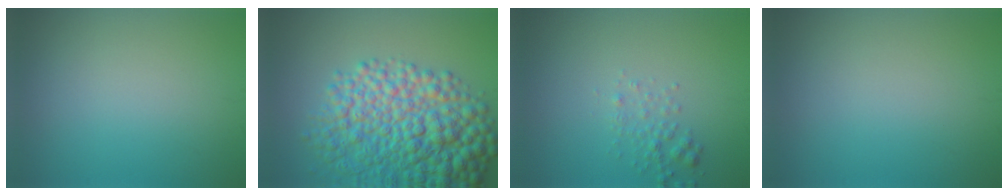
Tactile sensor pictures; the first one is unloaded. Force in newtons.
{"total": 10.7, "press": 10.7, "slide": 0.3}
{"total": 1.6, "press": 1.5, "slide": 0.2}
{"total": 0.0}